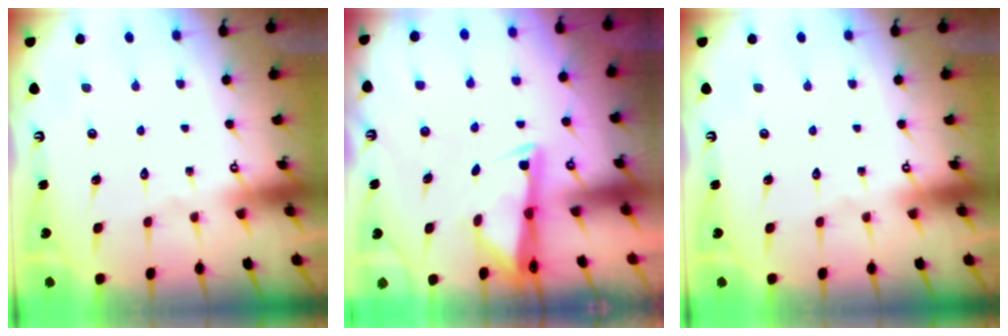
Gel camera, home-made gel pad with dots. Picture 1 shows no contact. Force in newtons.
{"total": 2.6, "press": 2.6, "slide": 0.4}
{"total": 0.0}